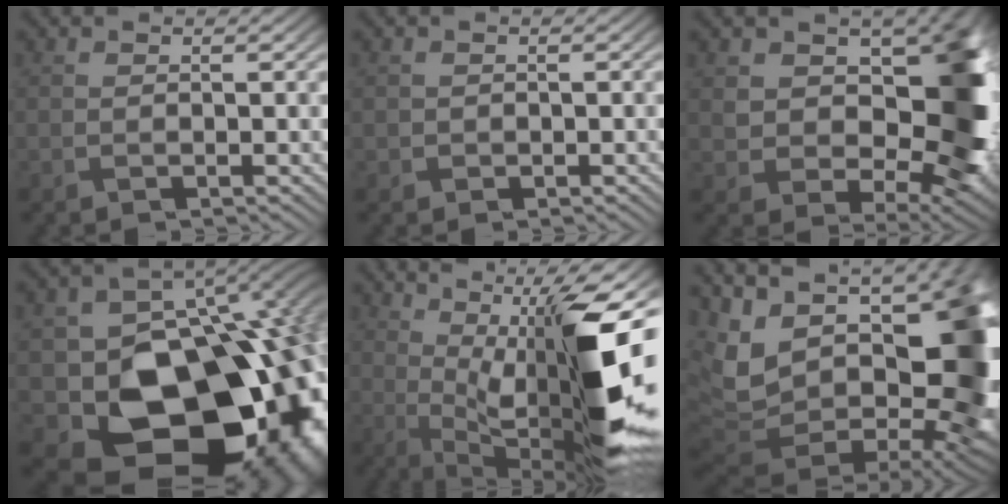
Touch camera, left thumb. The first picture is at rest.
{"total": 1.1, "force": [-0.3, 1.0, 0.1], "torque": [-0.009, -0.004, -0.012]}
{"total": 13.5, "force": [1.1, 9.1, 9.9], "torque": [-0.137, -0.010, 0.017]}
{"total": 20.8, "force": [-5.1, 15.1, 13.3], "torque": [-0.196, -0.060, -0.051]}
{"total": 14.7, "force": [3.2, 4.6, 13.6], "torque": [-0.196, 0.011, 0.054]}
{"total": 19.4, "force": [0.3, 11.7, 15.4], "torque": [-0.269, -0.054, 0.066]}